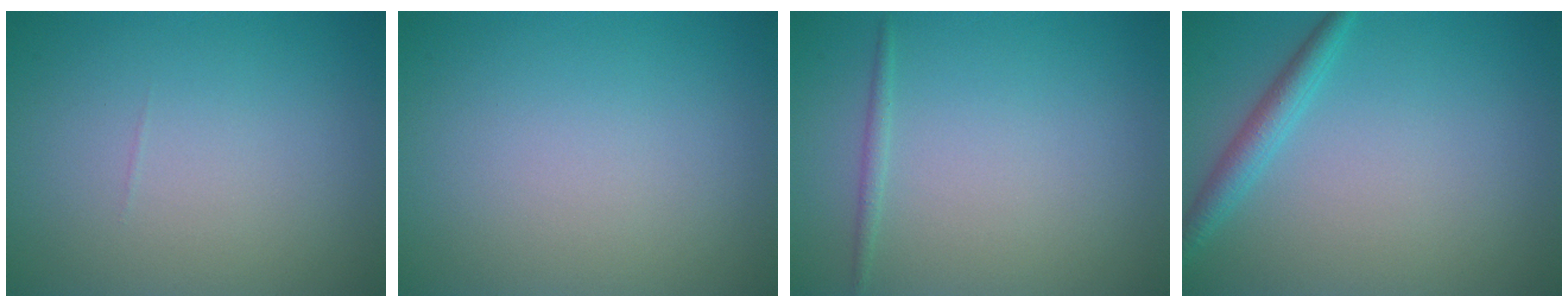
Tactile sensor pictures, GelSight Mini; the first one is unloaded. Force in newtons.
{"total": 0.0}
{"total": 0.8, "press": 0.8, "slide": 0.0}
{"total": 2.2, "press": 2.2, "slide": 0.1}